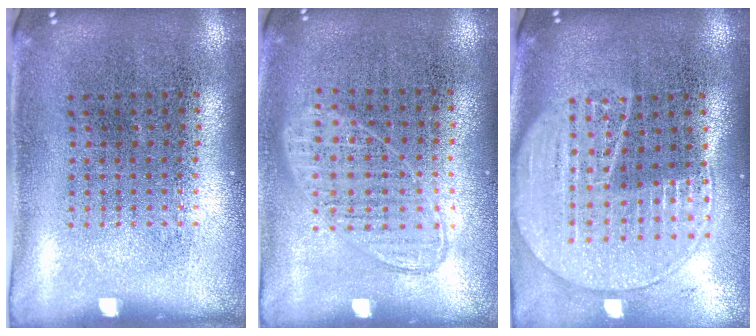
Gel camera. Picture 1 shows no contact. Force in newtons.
{"total": 1.0, "press": 0.9, "slide": 0.4}
{"total": 2.0, "press": 1.8, "slide": 0.9}